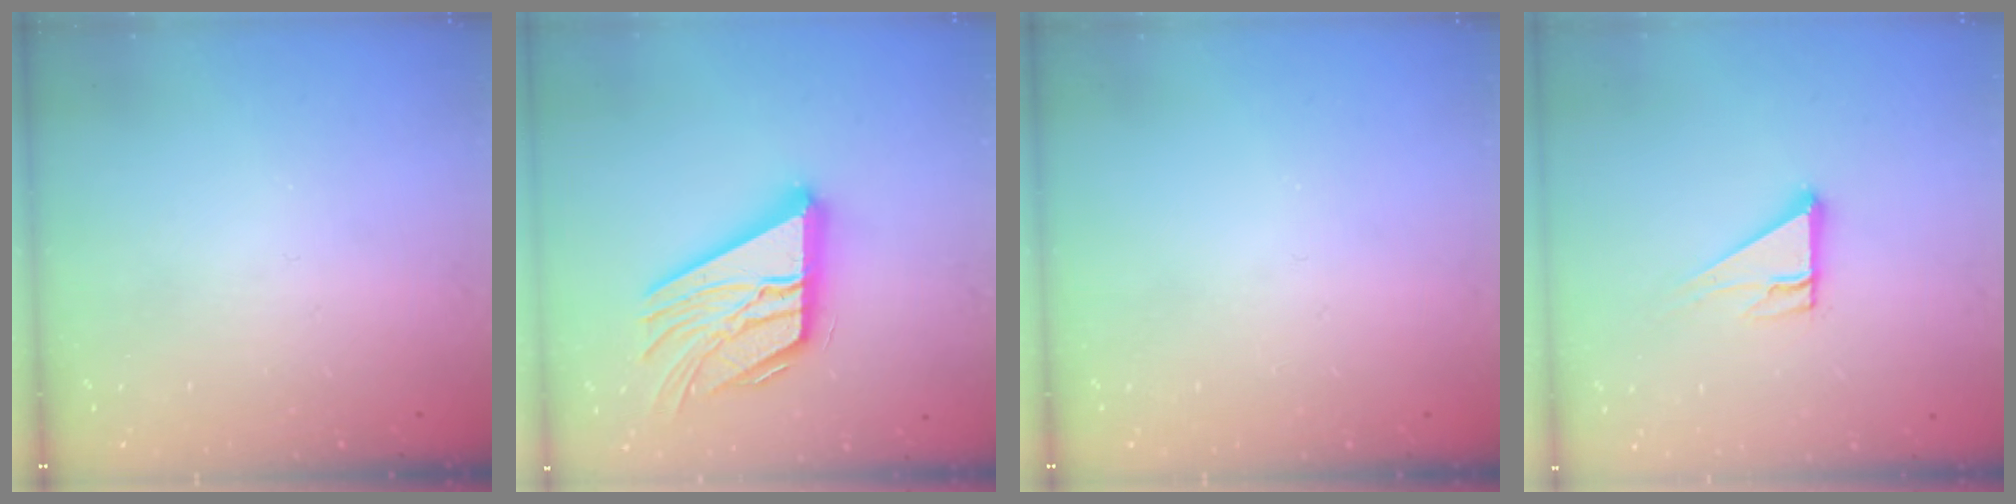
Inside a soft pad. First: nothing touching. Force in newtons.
{"total": 21.7, "press": 21.6, "slide": 1.9}
{"total": 0.0}
{"total": 6.6, "press": 6.6, "slide": 0.6}